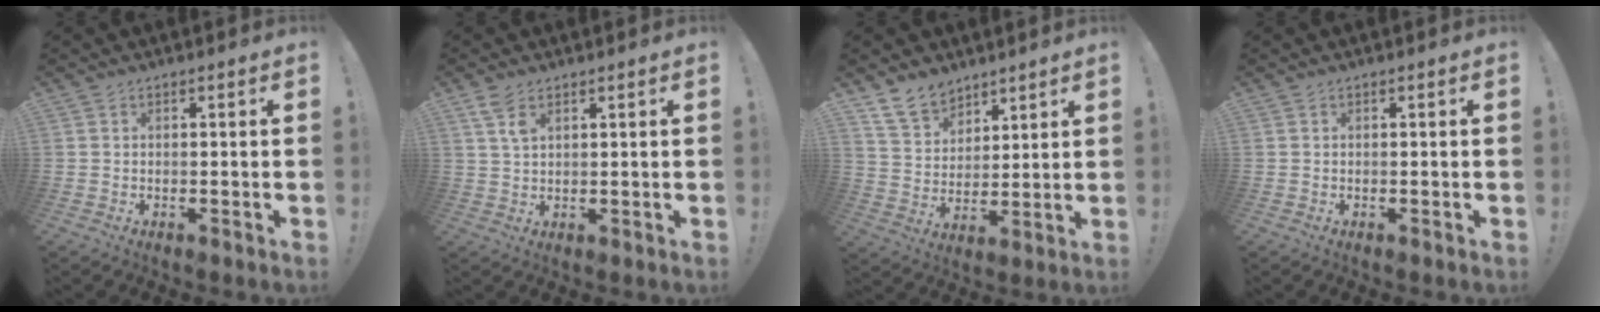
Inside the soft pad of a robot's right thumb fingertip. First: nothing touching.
{"total": 4.8, "force": [2.8, 2.0, 3.3], "torque": [-0.065, -0.007, 0.053]}
{"total": 10.9, "force": [8.6, 6.3, 2.2], "torque": [-0.039, -0.062, 0.169]}
{"total": 0.0}